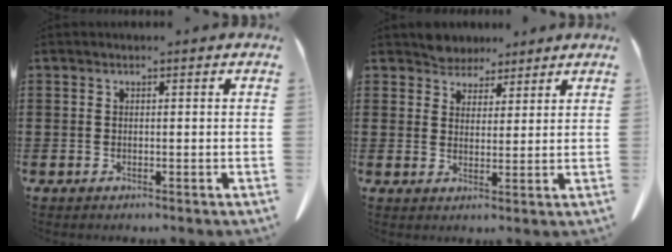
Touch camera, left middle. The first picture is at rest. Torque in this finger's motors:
{"motor_torque": [1.03, 0.39, 0.12, 0.04]}